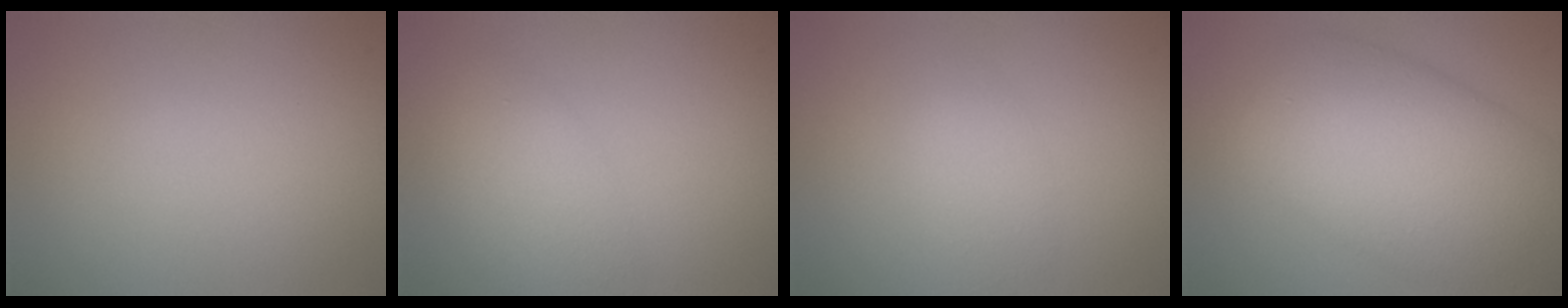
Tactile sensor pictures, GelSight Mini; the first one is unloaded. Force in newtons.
{"total": 3.7, "press": 3.7, "slide": 0.2}
{"total": 1.8, "press": 1.8, "slide": 0.1}
{"total": 12.3, "press": 12.3, "slide": 0.5}